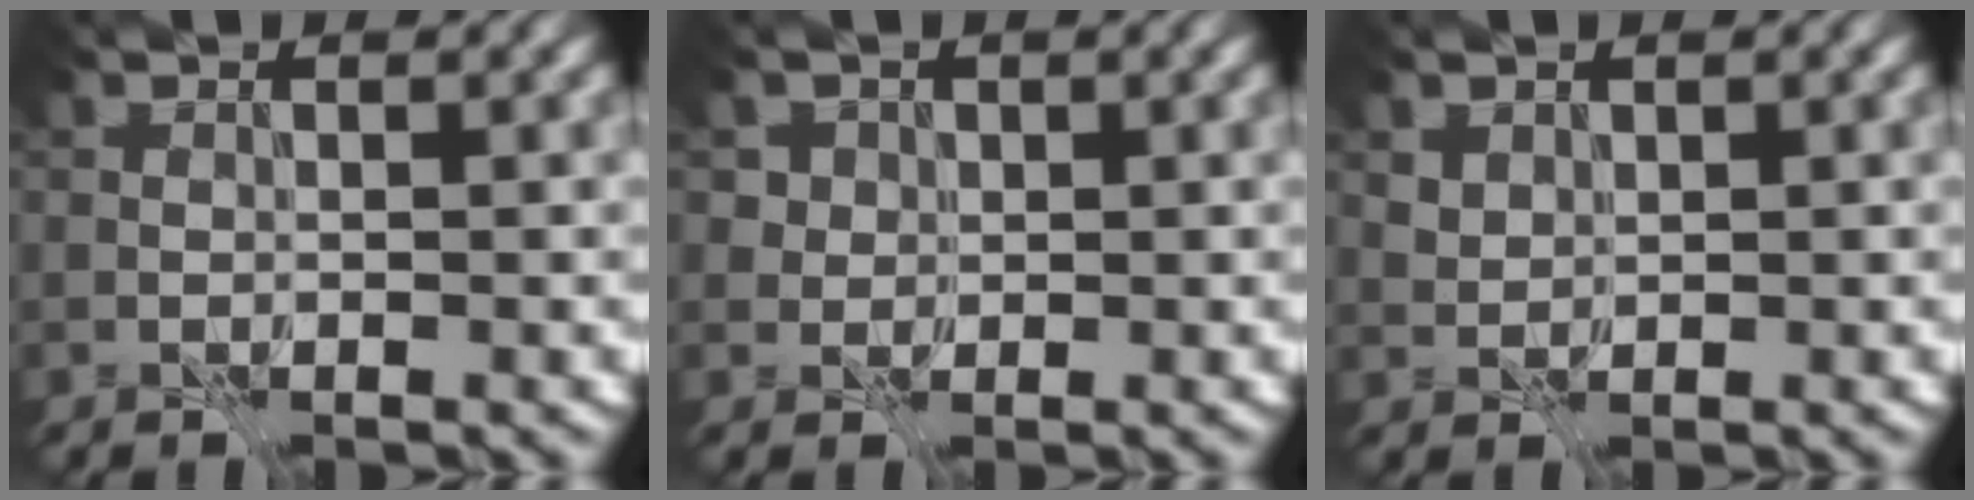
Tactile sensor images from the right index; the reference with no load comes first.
{"total": 2.2, "force": [0.8, 2.0, 0.0], "torque": [0.012, 0.010, -0.001]}
{"total": 1.4, "force": [1.1, 0.9, -0.1], "torque": [0.002, -0.001, 0.024]}